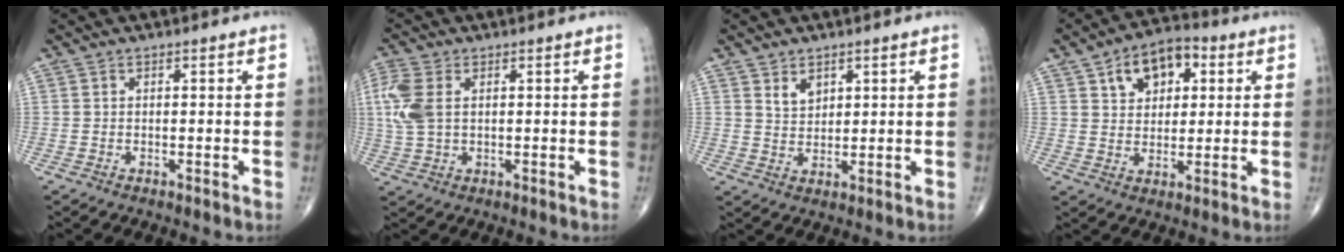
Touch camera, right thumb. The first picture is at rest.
{"total": 7.2, "force": [1.5, 4.3, 5.6], "torque": [-0.154, 0.008, 0.032]}
{"total": 3.4, "force": [2.0, 2.2, 1.6], "torque": [-0.013, -0.018, 0.041]}
{"total": 10.6, "force": [4.1, 6.8, 7.0], "torque": [-0.075, 0.003, 0.059]}